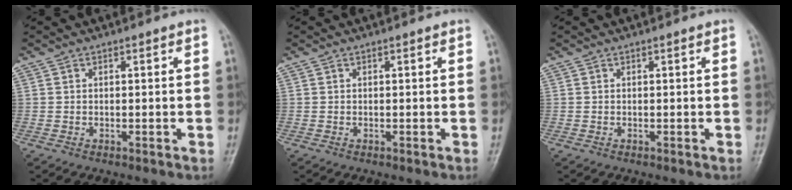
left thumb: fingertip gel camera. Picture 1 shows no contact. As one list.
[{"total": 0.0}, {"total": 0.0}]